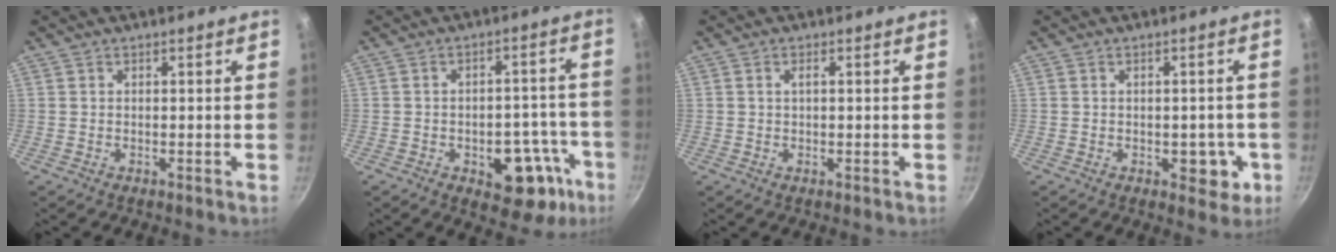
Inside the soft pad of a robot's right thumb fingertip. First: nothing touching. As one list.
[{"total": 13.4, "force": [-5.8, 7.7, 9.3], "torque": [-0.053, 0.038, -0.065]}, {"total": 1.3, "force": [0.3, 0.5, 1.2], "torque": [-0.022, 0.002, 0.004]}, {"total": 5.3, "force": [-1.4, 3.3, 3.9], "torque": [-0.017, 0.006, -0.014]}]